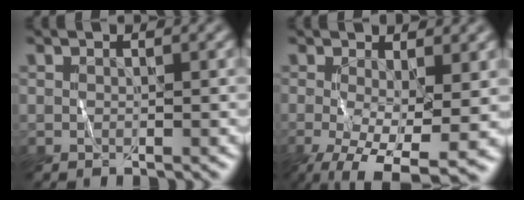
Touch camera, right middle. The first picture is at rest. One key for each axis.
{"total": 8.0, "fx": -2.7, "fy": 3.0, "fz": 6.9, "tx": -0.133, "ty": -0.025, "tz": -0.037}